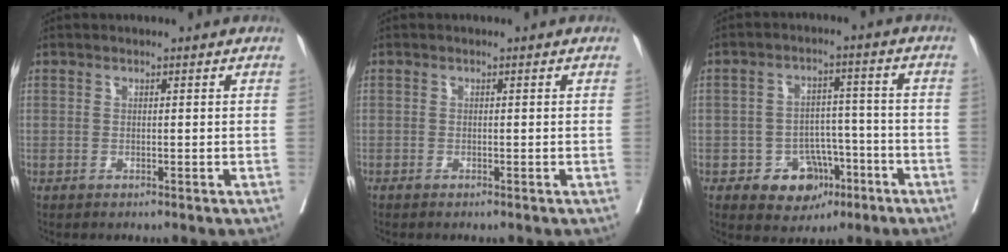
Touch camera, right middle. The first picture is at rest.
{"total": 0.0}
{"total": 7.5, "force": [-3.8, 5.6, 3.4], "torque": [-0.039, 0.018, -0.051]}